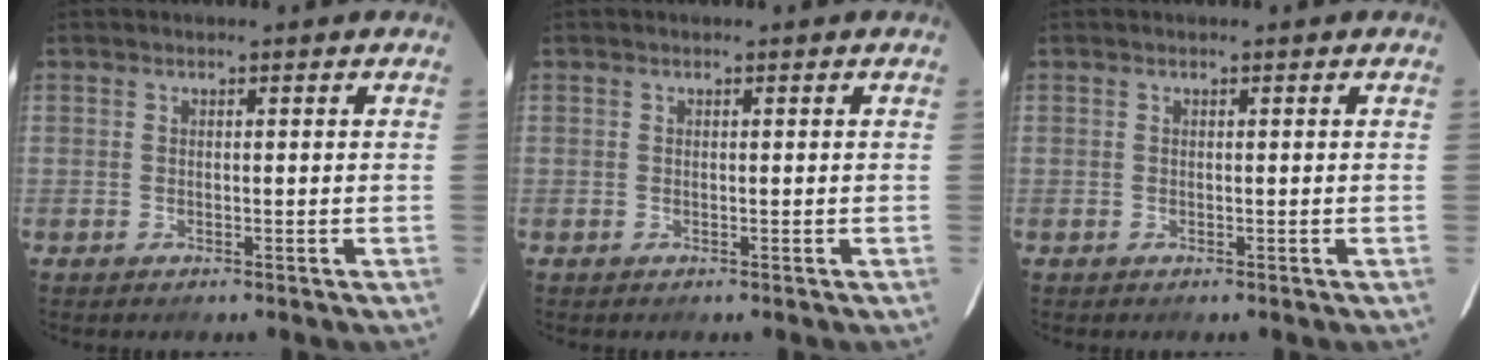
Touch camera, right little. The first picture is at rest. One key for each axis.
{"total": 0.0}
{"total": 0.0}